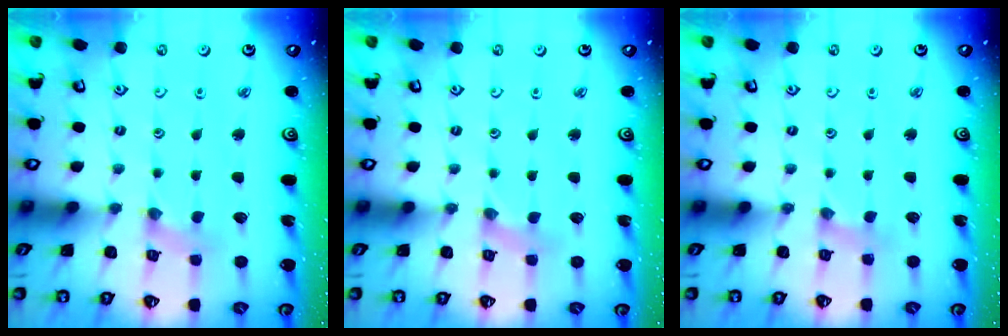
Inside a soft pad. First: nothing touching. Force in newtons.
{"total": 0.0}
{"total": 1.9, "press": 1.9, "slide": 0.3}